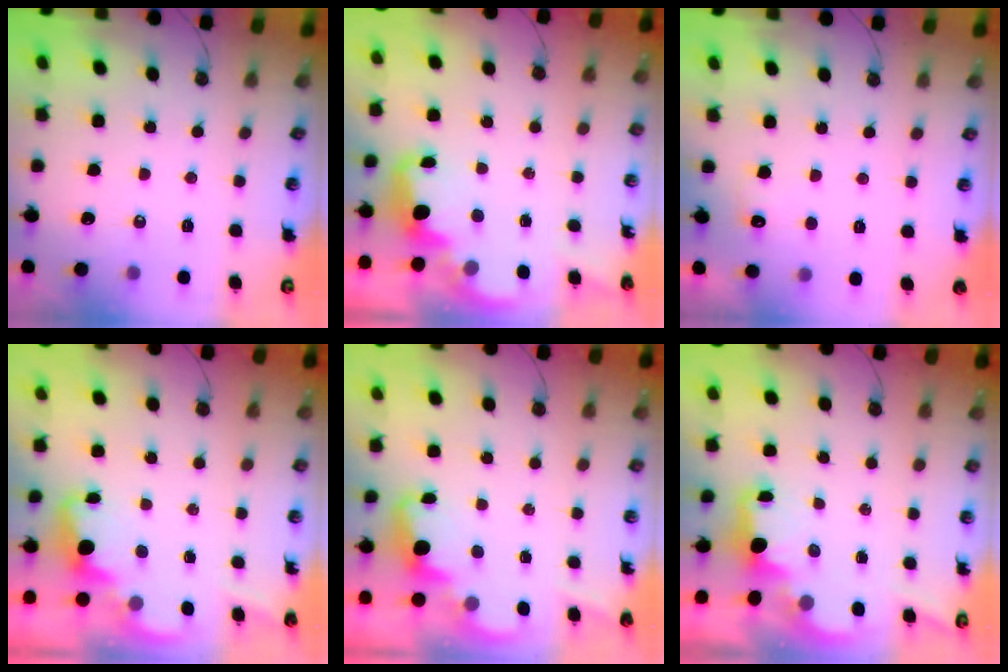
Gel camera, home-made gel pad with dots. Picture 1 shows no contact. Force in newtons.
{"total": 2.8, "press": 2.7, "slide": 0.7}
{"total": 5.4, "press": 5.3, "slide": 1.2}
{"total": 2.1, "press": 2.0, "slide": 0.6}
{"total": 2.4, "press": 2.3, "slide": 0.5}
{"total": 1.9, "press": 1.7, "slide": 0.7}